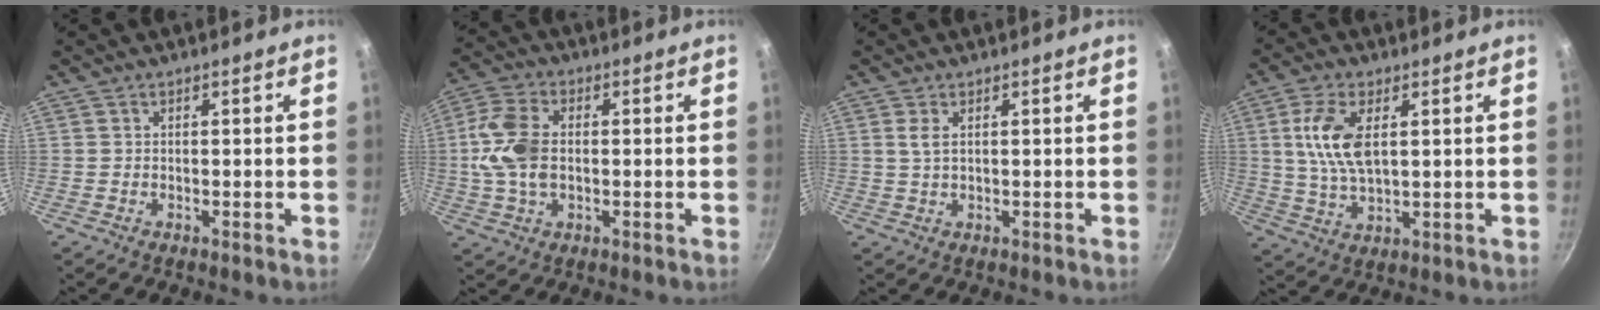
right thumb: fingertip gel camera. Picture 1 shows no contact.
{"total": 10.5, "force": [0.0, 6.7, 8.1], "torque": [-0.163, 0.016, -0.010]}
{"total": 2.2, "force": [0.7, 1.1, 1.8], "torque": [-0.034, -0.003, 0.014]}
{"total": 10.0, "force": [2.3, 4.9, 8.4], "torque": [-0.162, -0.005, 0.046]}